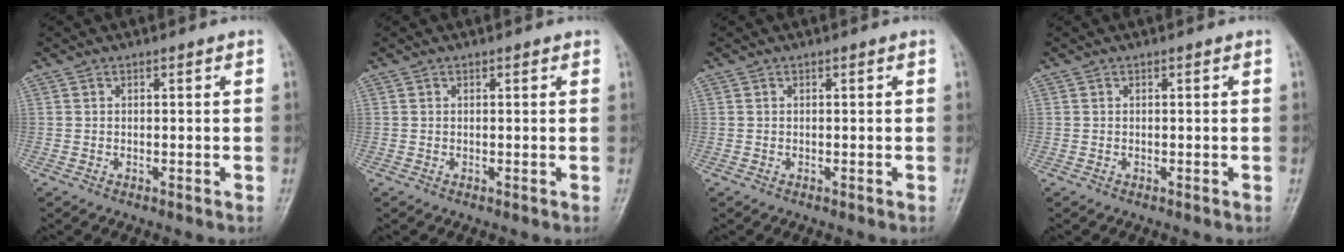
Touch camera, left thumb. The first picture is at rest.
{"total": 0.6, "force": [0.4, 0.3, 0.3], "torque": [-0.002, -0.001, 0.001]}
{"total": 0.0}
{"total": 0.0}